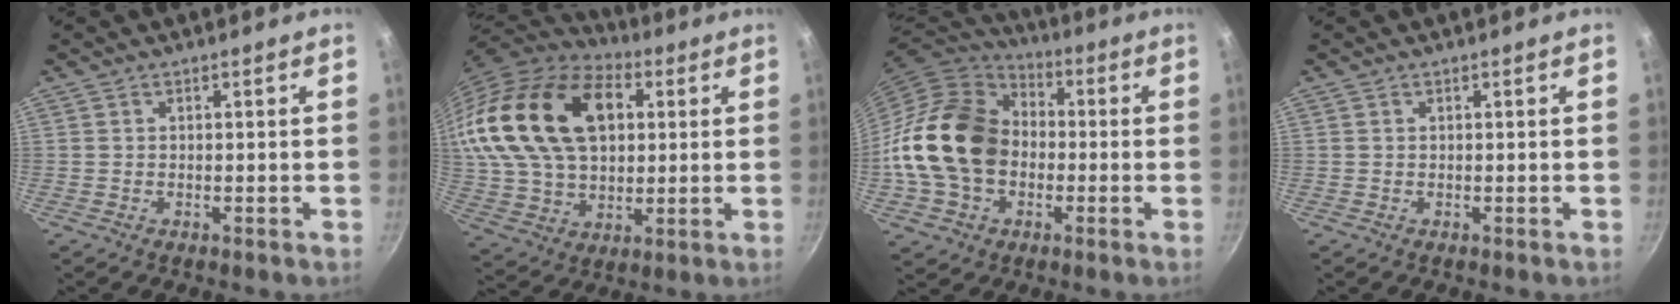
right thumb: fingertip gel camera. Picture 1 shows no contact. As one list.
[{"total": 26.1, "force": [7.1, 16.6, 18.8], "torque": [-0.326, 0.000, 0.128]}, {"total": 20.4, "force": [-1.8, 15.6, 13.0], "torque": [-0.220, 0.041, -0.039]}, {"total": 0.0}]